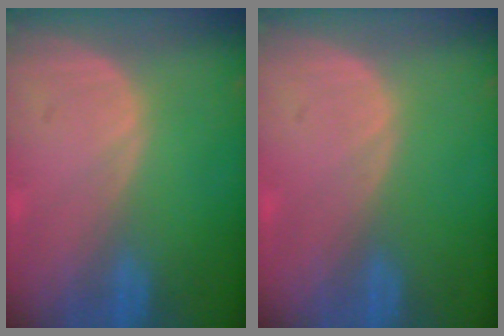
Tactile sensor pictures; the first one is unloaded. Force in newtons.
{"total": 0.0}